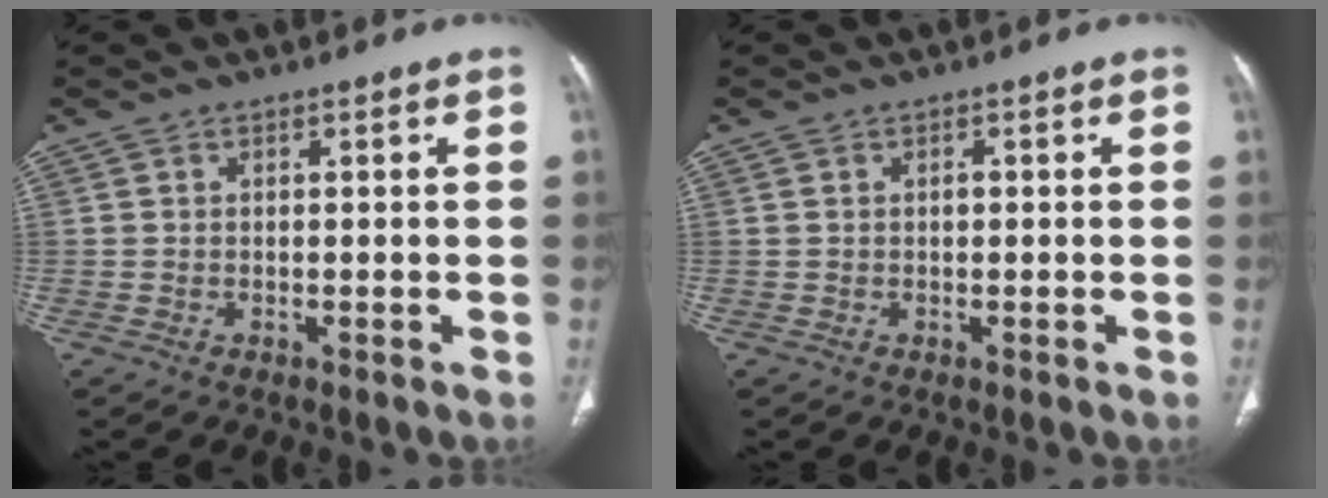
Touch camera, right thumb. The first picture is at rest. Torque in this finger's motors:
{"motor_torque": [0.26, 0.14, 0.13, -0.31, 0.11]}